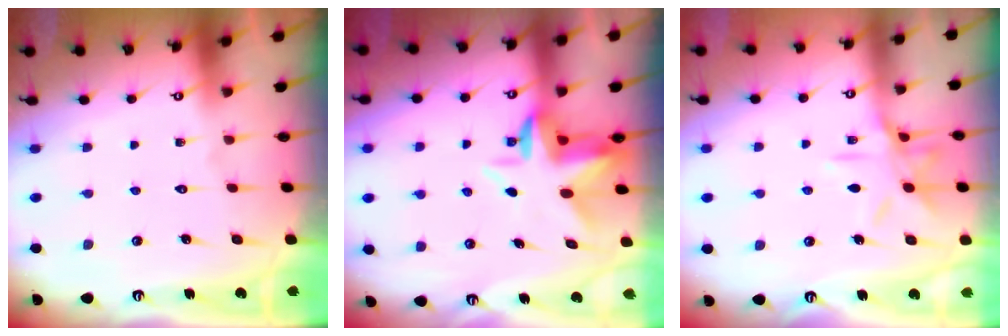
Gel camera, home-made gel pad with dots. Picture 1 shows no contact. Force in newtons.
{"total": 4.8, "press": 4.7, "slide": 1.0}
{"total": 10.5, "press": 10.5, "slide": 0.9}